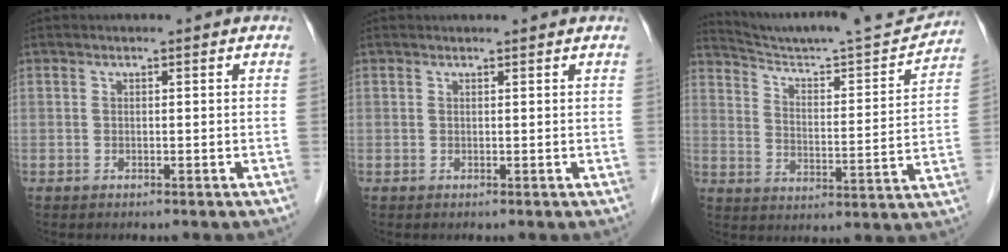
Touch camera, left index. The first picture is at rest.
{"total": 1.4, "force": [1.4, 0.0, 0.2], "torque": [-0.008, 0.009, 0.018]}
{"total": 17.9, "force": [17.2, 0.2, 4.8], "torque": [-0.084, -0.037, 0.253]}